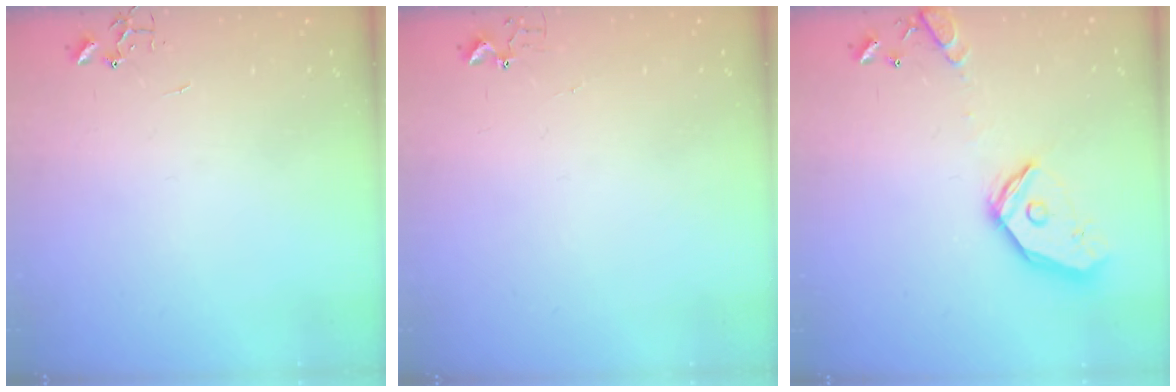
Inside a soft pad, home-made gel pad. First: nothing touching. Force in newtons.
{"total": 2.9, "press": 2.9, "slide": 0.3}
{"total": 16.4, "press": 16.2, "slide": 2.5}